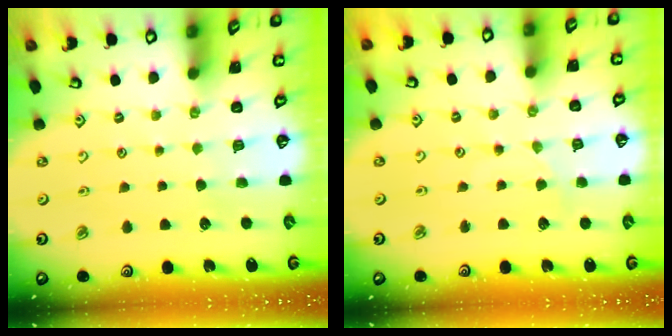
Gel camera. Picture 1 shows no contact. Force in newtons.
{"total": 1.8, "press": 1.7, "slide": 0.4}